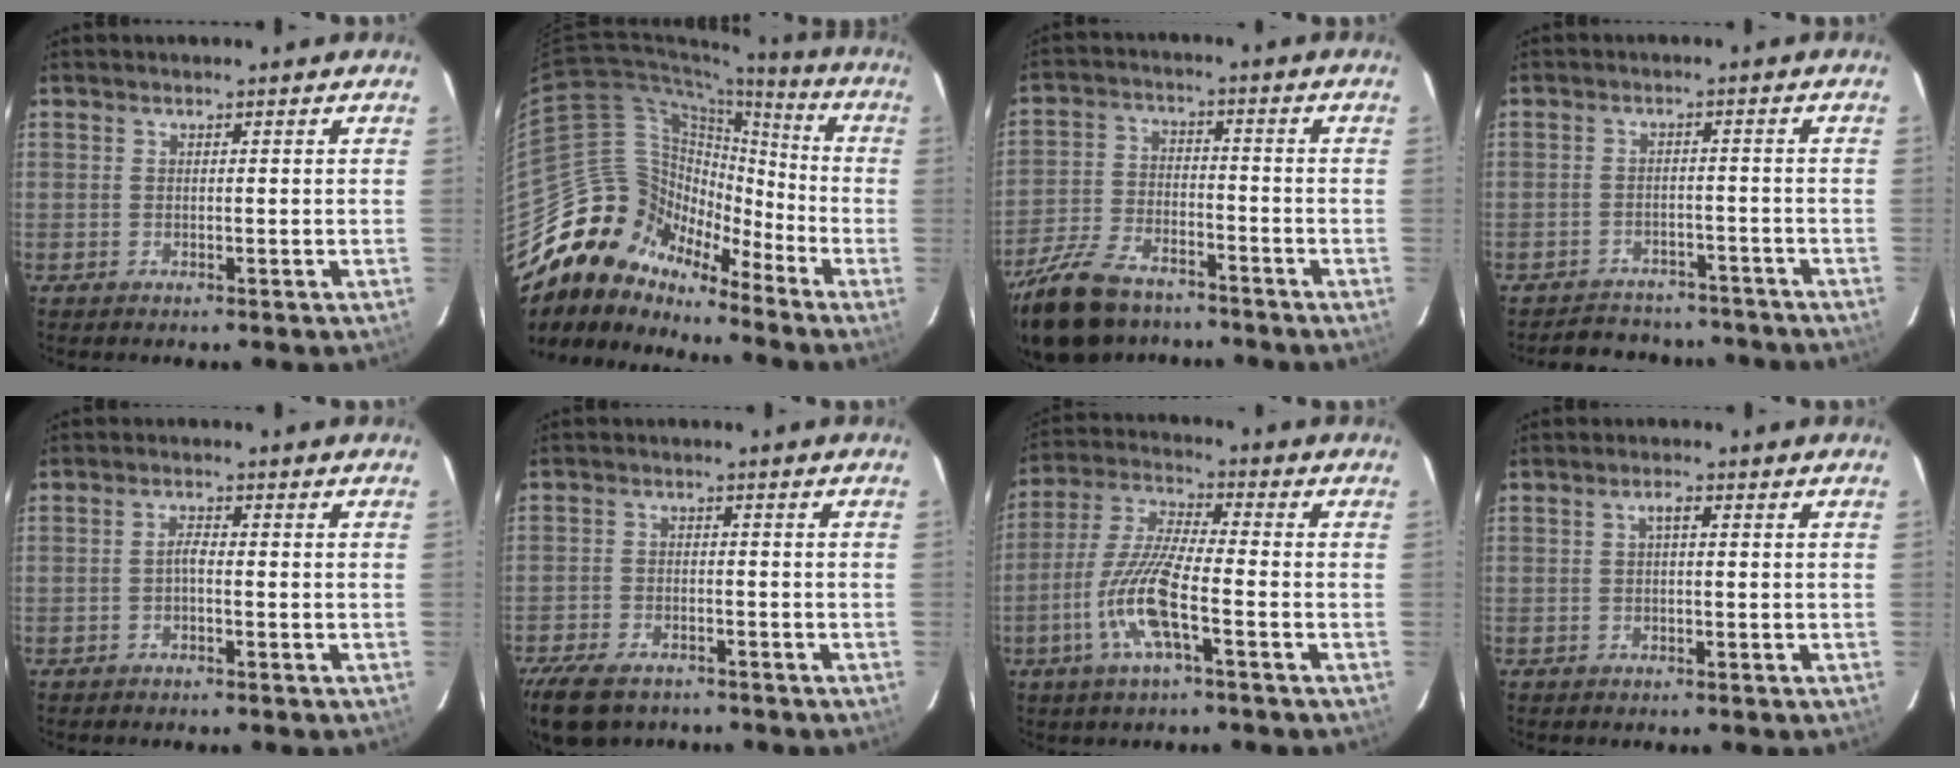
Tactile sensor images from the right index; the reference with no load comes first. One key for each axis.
{"total": 14.7, "fx": -12.1, "fy": 8.1, "fz": 2.4, "tx": -0.035, "ty": 0.057, "tz": -0.226}
{"total": 16.7, "fx": -12.9, "fy": 7.4, "fz": 7.7, "tx": -0.183, "ty": -0.016, "tz": -0.232}
{"total": 13.3, "fx": -11.6, "fy": 5.3, "fz": 3.6, "tx": -0.081, "ty": 0.016, "tz": -0.142}
{"total": 1.4, "fx": -0.7, "fy": 0.4, "fz": 1.2, "tx": -0.023, "ty": 0.006, "tz": -0.014}
{"total": 11.0, "fx": -8.2, "fy": 5.4, "fz": 4.9, "tx": -0.131, "ty": -0.017, "tz": -0.143}
{"total": 11.5, "fx": -4.4, "fy": 1.6, "fz": 10.5, "tx": -0.224, "ty": -0.002, "tz": -0.090}
{"total": 1.6, "fx": 0.3, "fy": 0.5, "fz": 1.5, "tx": -0.030, "ty": 0.008, "tz": 0.003}